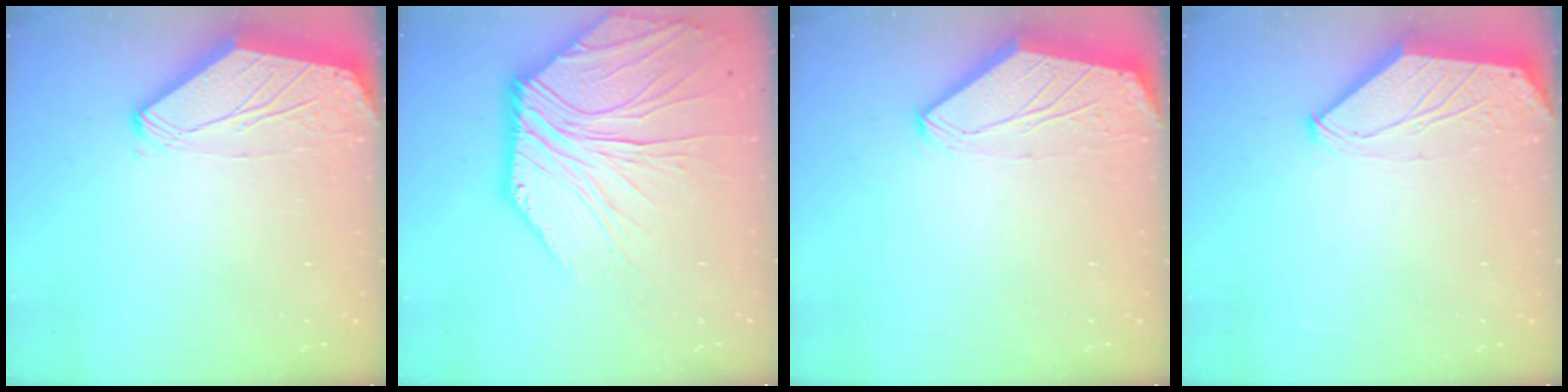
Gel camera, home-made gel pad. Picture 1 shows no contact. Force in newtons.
{"total": 14.4, "press": 14.2, "slide": 2.2}
{"total": 0.0}
{"total": 0.0}